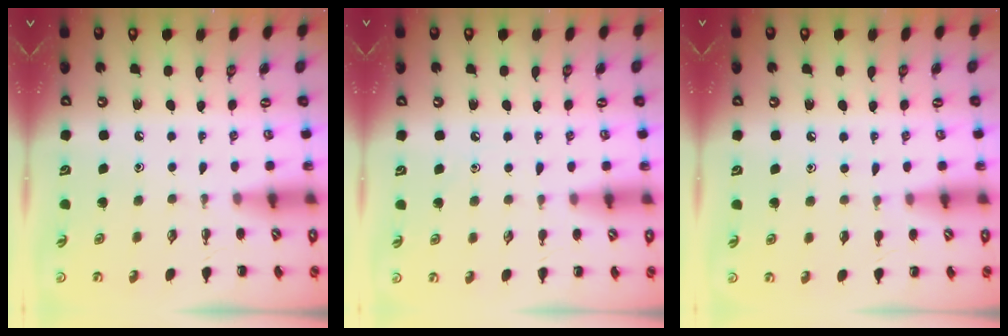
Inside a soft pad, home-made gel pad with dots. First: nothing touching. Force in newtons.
{"total": 3.9, "press": 3.7, "slide": 1.3}
{"total": 4.9, "press": 4.6, "slide": 1.6}